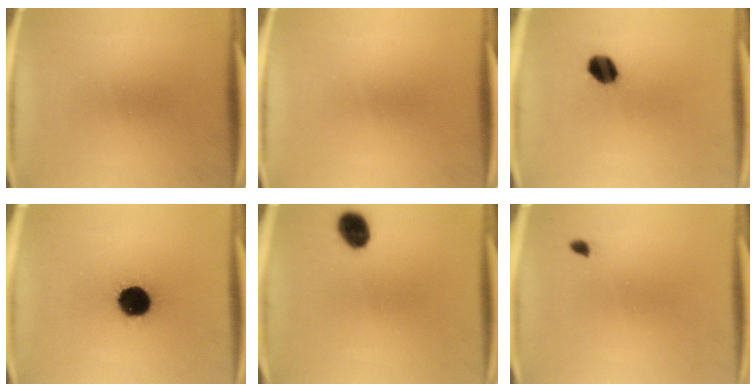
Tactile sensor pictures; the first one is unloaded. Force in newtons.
{"total": 0.0}
{"total": 6.1}
{"total": 13.3}
{"total": 6.5}
{"total": 0.9}